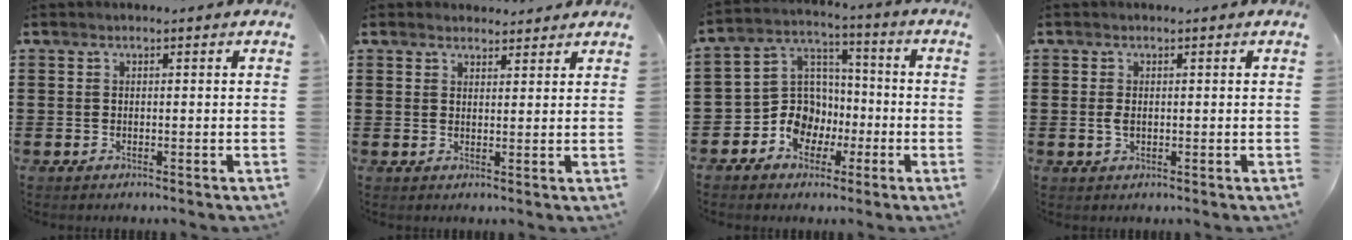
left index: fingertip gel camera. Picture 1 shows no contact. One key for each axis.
{"total": 2.5, "fx": 2.4, "fy": 0.7, "fz": 0.1, "tx": -0.008, "ty": 0.001, "tz": 0.047}
{"total": 9.1, "fx": -3.3, "fy": 7.9, "fz": 3.0, "tx": -0.095, "ty": 0.015, "tz": -0.062}
{"total": 1.6, "fx": 0.1, "fy": 0.8, "fz": 1.3, "tx": -0.035, "ty": -0.001, "tz": -0.001}